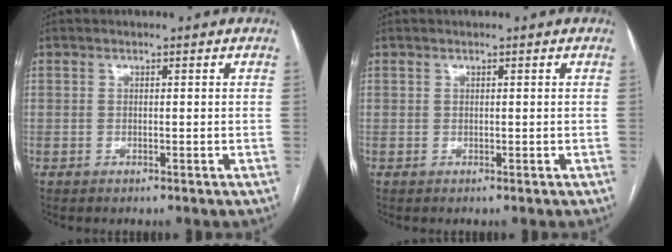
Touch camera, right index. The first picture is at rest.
{"total": 0.0}